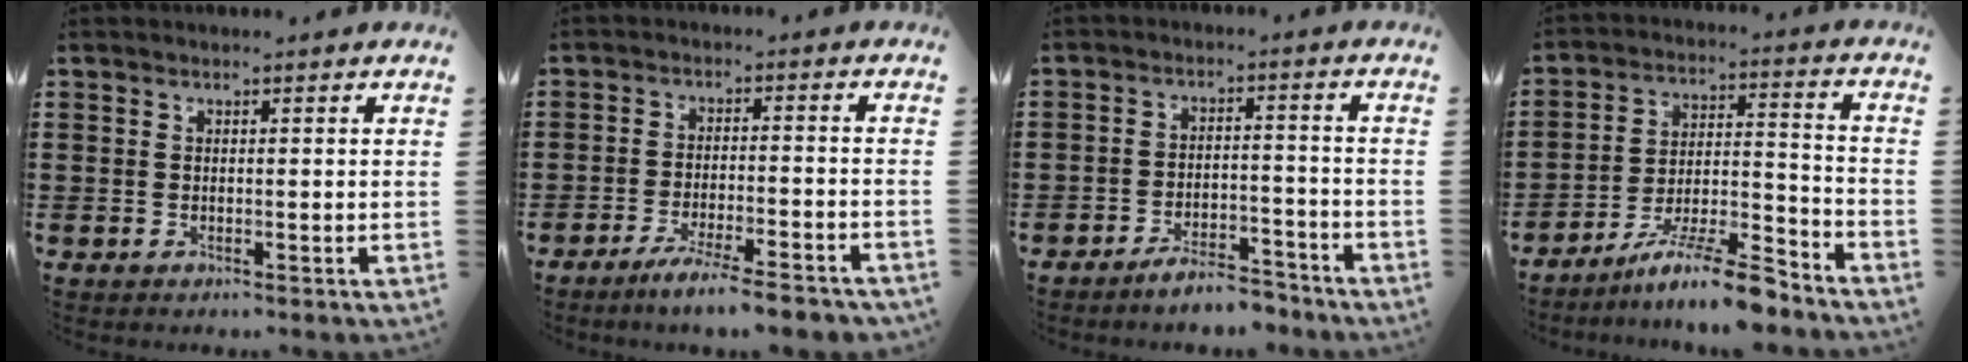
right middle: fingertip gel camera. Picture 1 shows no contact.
{"total": 5.7, "force": [-4.9, -0.1, 2.9], "torque": [-0.050, -0.012, -0.088]}
{"total": 5.2, "force": [-5.0, 0.6, 1.3], "torque": [-0.020, 0.007, -0.098]}
{"total": 10.2, "force": [-8.7, 0.3, 5.3], "torque": [-0.092, 0.012, -0.166]}